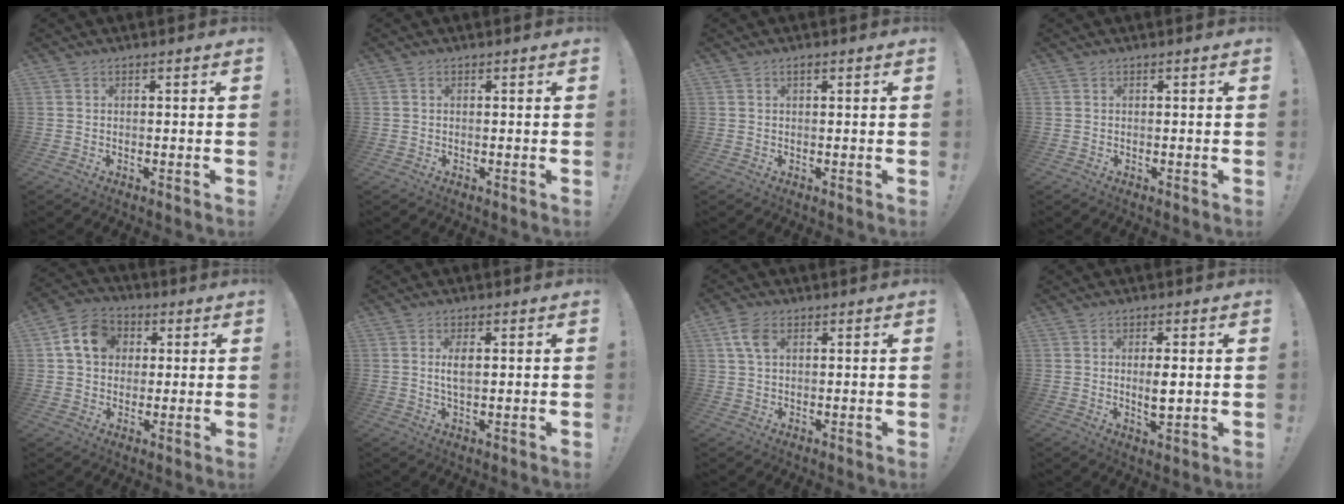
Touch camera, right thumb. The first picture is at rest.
{"total": 0.0}
{"total": 1.0, "force": [0.6, 0.4, 0.7], "torque": [-0.016, 0.002, 0.011]}
{"total": 0.0}
{"total": 11.6, "force": [3.0, 9.5, 6.0], "torque": [-0.091, 0.008, 0.064]}
{"total": 3.7, "force": [0.6, 1.2, 3.5], "torque": [-0.063, -0.007, 0.005]}
{"total": 5.7, "force": [1.9, 3.4, 4.2], "torque": [-0.084, 0.002, 0.036]}
{"total": 4.6, "force": [0.3, 1.5, 4.4], "torque": [-0.060, -0.009, 0.004]}